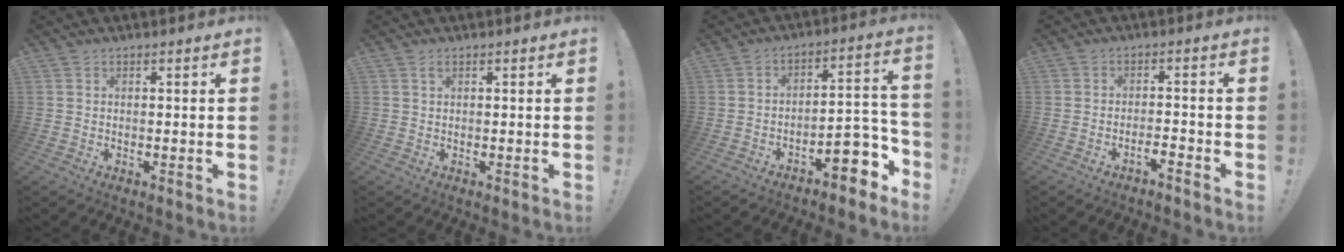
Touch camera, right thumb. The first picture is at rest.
{"total": 1.1, "force": [0.6, 0.3, 0.9], "torque": [-0.011, -0.001, 0.009]}
{"total": 11.3, "force": [-6.4, 5.2, 7.7], "torque": [-0.072, 0.032, -0.105]}
{"total": 2.8, "force": [-2.3, 0.0, 1.4], "torque": [-0.025, 0.002, -0.042]}